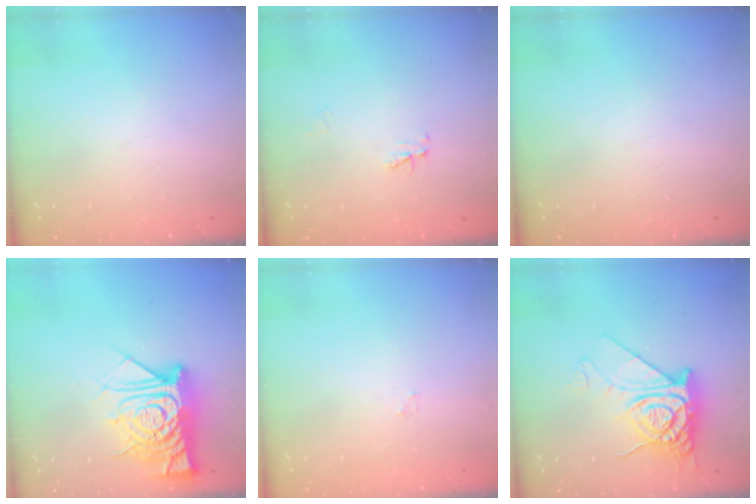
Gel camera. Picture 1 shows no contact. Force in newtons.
{"total": 3.0, "press": 3.0, "slide": 0.4}
{"total": 0.0}
{"total": 15.3, "press": 15.2, "slide": 1.3}
{"total": 0.8, "press": 0.8, "slide": 0.2}
{"total": 14.4, "press": 14.4, "slide": 1.3}